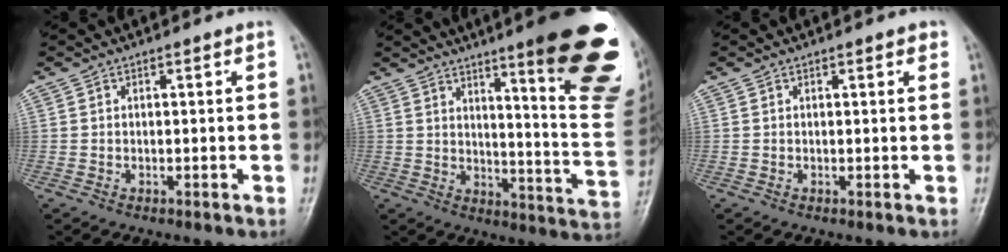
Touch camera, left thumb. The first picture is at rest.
{"total": 25.0, "force": [13.5, 4.3, 20.7], "torque": [-0.208, -0.066, 0.182]}
{"total": 1.5, "force": [0.9, 0.6, 1.0], "torque": [-0.007, -0.001, 0.009]}